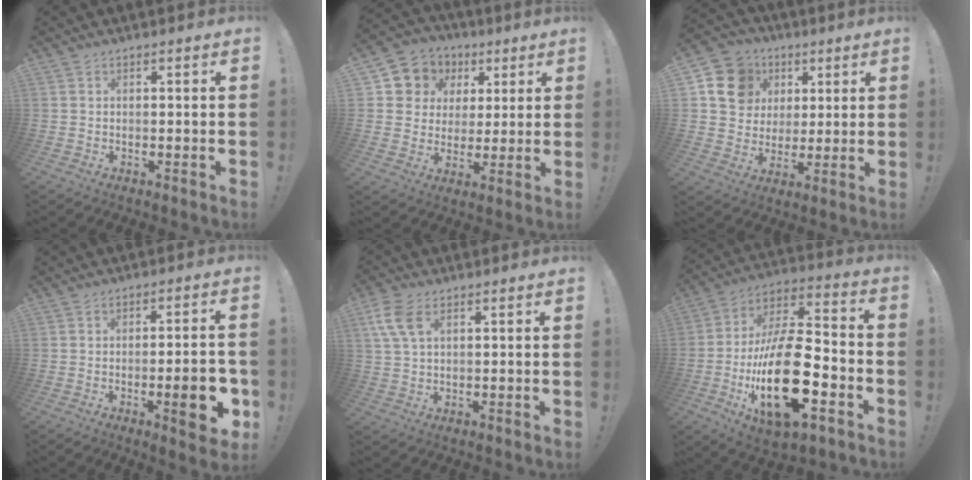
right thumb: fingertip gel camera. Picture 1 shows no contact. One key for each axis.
{"total": 9.2, "fx": 2.8, "fy": 8.6, "fz": 1.9, "tx": -0.024, "ty": -0.018, "tz": 0.060}
{"total": 13.8, "fx": 4.7, "fy": 11.9, "fz": 5.1, "tx": -0.073, "ty": -0.012, "tz": 0.104}
{"total": 10.9, "fx": -3.6, "fy": 2.5, "fz": 9.9, "tx": -0.115, "ty": 0.000, "tz": -0.053}
{"total": 7.4, "fx": 2.9, "fy": 4.2, "fz": 5.4, "tx": -0.113, "ty": -0.001, "tz": 0.057}
{"total": 27.0, "fx": -7.8, "fy": 11.8, "fz": 23.1, "tx": -0.439, "ty": 0.037, "tz": -0.125}